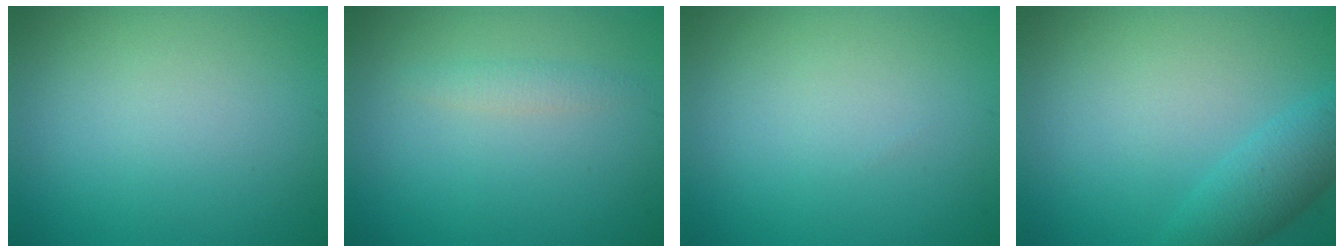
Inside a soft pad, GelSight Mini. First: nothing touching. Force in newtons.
{"total": 1.1, "press": 1.1, "slide": 0.1}
{"total": 0.0}
{"total": 3.5, "press": 3.5, "slide": 0.2}